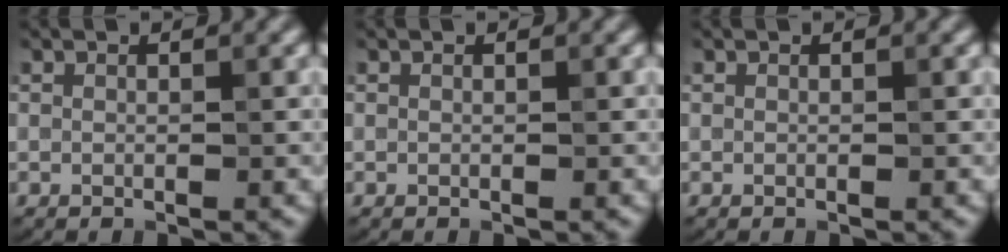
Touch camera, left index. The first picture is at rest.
{"total": 0.0}
{"total": 0.0}